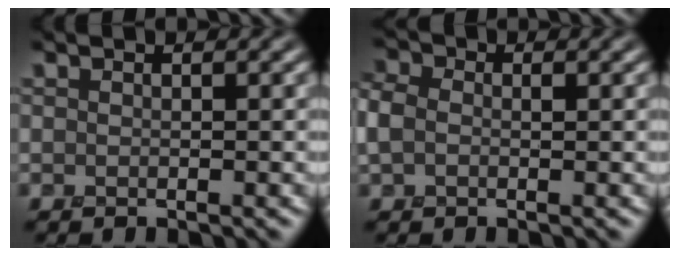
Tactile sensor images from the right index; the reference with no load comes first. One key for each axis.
{"total": 1.6, "fx": -0.3, "fy": 1.4, "fz": 0.8, "tx": -0.017, "ty": 0.001, "tz": -0.008}